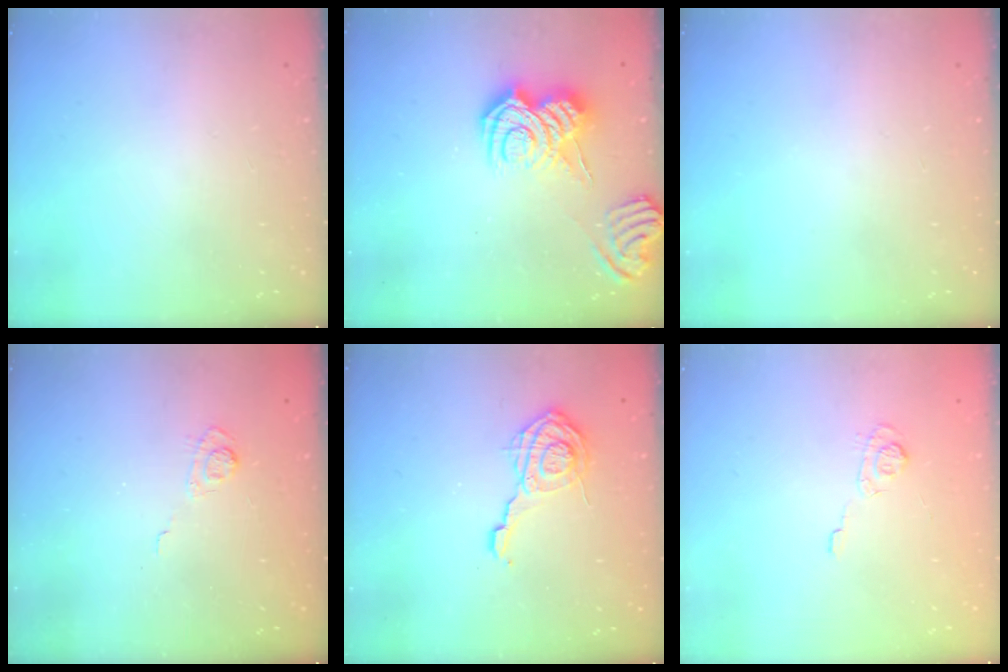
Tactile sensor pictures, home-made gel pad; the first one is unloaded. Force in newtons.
{"total": 11.6, "press": 11.5, "slide": 0.9}
{"total": 0.0}
{"total": 3.7, "press": 3.4, "slide": 1.5}
{"total": 11.2, "press": 11.2, "slide": 0.9}
{"total": 5.5, "press": 5.3, "slide": 1.5}